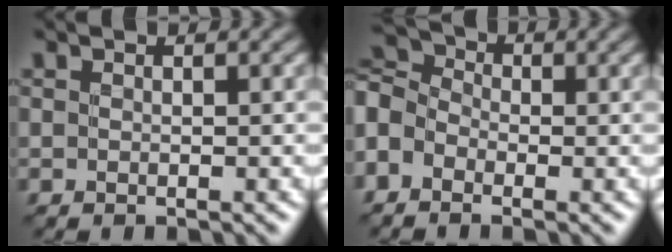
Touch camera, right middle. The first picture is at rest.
{"total": 5.4, "force": [-1.7, 4.0, 3.3], "torque": [-0.088, 0.005, -0.042]}